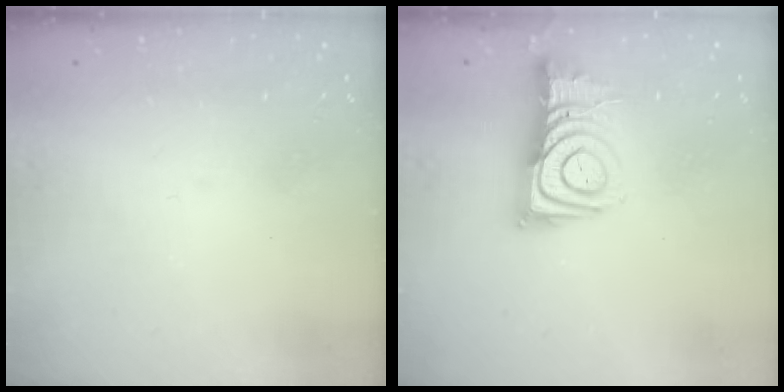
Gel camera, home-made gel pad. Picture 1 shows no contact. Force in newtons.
{"total": 11.8, "press": 11.8, "slide": 1.1}